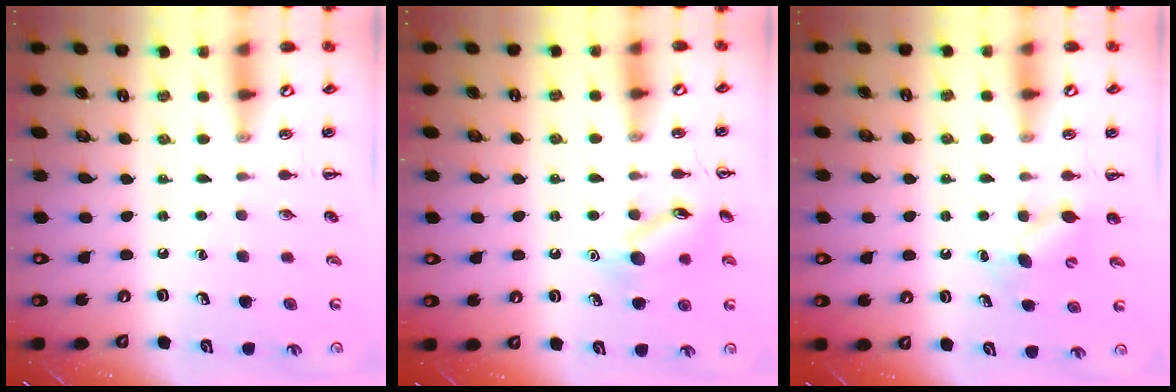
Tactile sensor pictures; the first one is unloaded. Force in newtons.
{"total": 11.2, "press": 11.2, "slide": 0.5}
{"total": 6.1, "press": 6.0, "slide": 1.4}